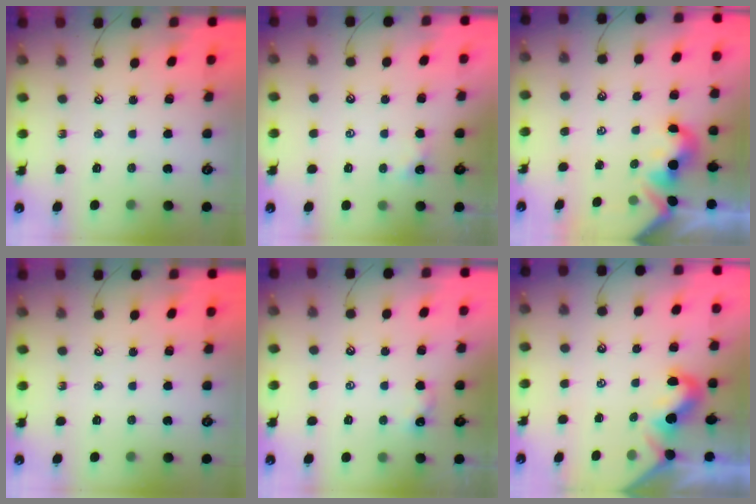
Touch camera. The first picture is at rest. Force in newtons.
{"total": 0.8, "press": 0.7, "slide": 0.3}
{"total": 1.6, "press": 1.5, "slide": 0.6}
{"total": 0.0}
{"total": 1.4, "press": 1.3, "slide": 0.3}
{"total": 2.2, "press": 2.1, "slide": 0.6}